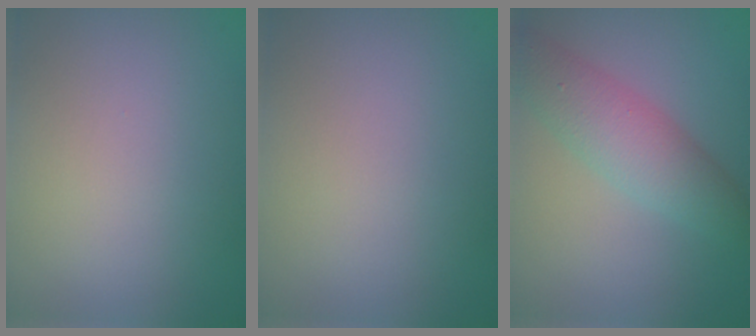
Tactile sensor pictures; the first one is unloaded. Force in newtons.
{"total": 0.0}
{"total": 4.5, "press": 4.5, "slide": 0.0}